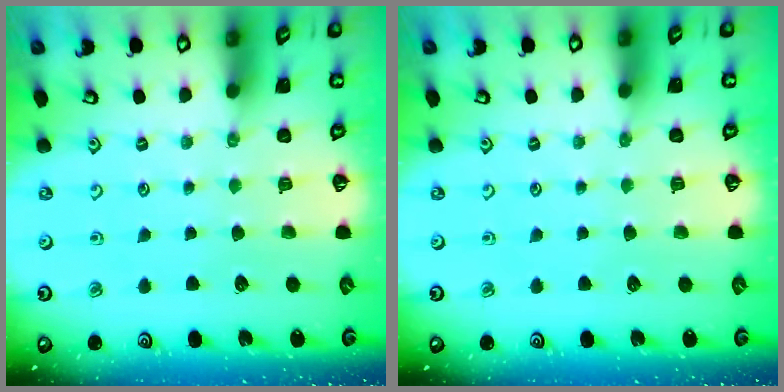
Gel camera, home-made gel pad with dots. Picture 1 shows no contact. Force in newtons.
{"total": 0.0}